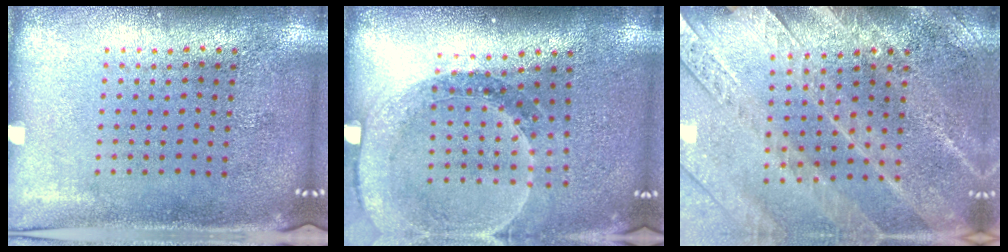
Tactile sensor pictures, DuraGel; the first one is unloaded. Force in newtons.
{"total": 1.6, "press": 1.6, "slide": 0.1}
{"total": 2.8, "press": 2.7, "slide": 0.6}